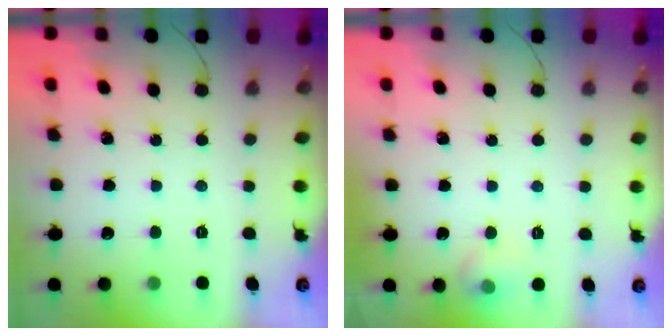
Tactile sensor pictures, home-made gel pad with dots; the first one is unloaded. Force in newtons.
{"total": 7.0, "press": 6.8, "slide": 1.9}